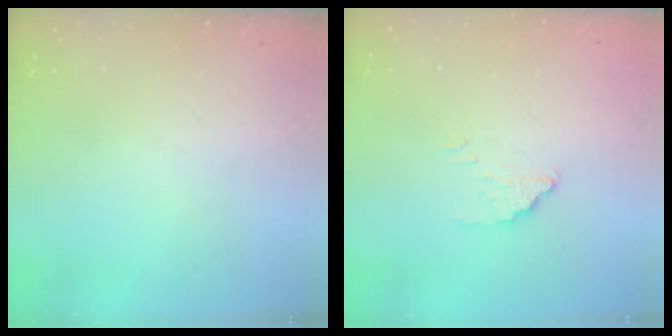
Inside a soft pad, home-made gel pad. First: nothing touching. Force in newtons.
{"total": 2.0, "press": 2.0, "slide": 0.1}